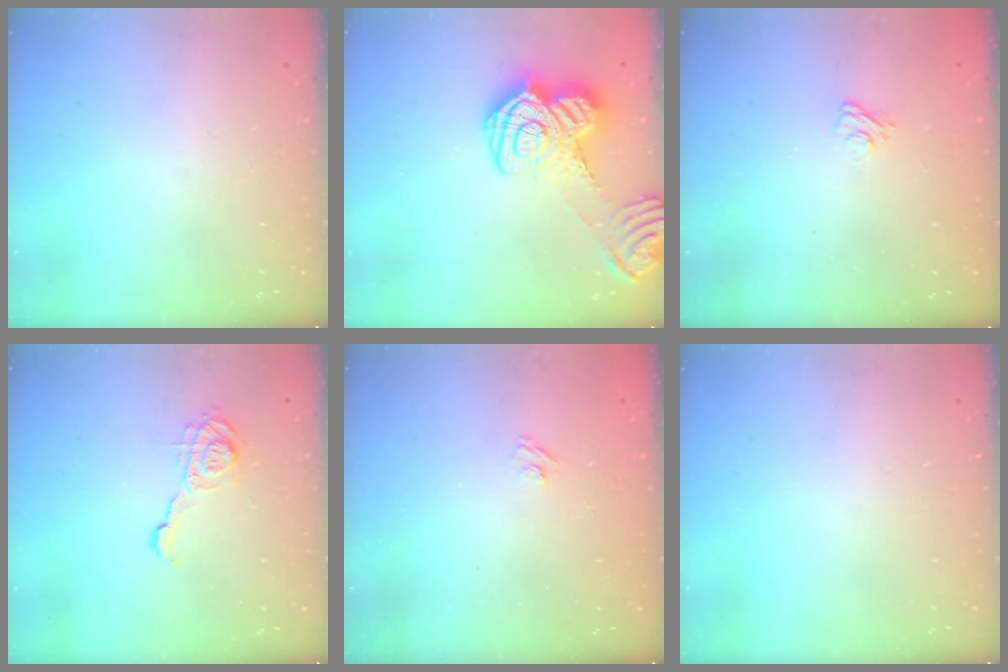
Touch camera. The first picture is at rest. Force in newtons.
{"total": 17.8, "press": 17.8, "slide": 1.2}
{"total": 2.9, "press": 2.6, "slide": 1.2}
{"total": 9.6, "press": 9.6, "slide": 0.5}
{"total": 2.7, "press": 2.5, "slide": 0.9}
{"total": 0.0}